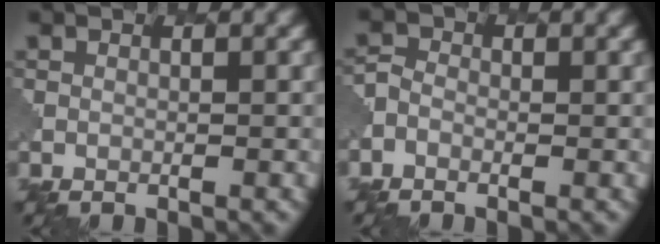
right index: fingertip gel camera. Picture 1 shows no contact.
{"total": 1.6, "force": [-0.8, 1.2, 0.5], "torque": [-0.005, -0.001, -0.019]}